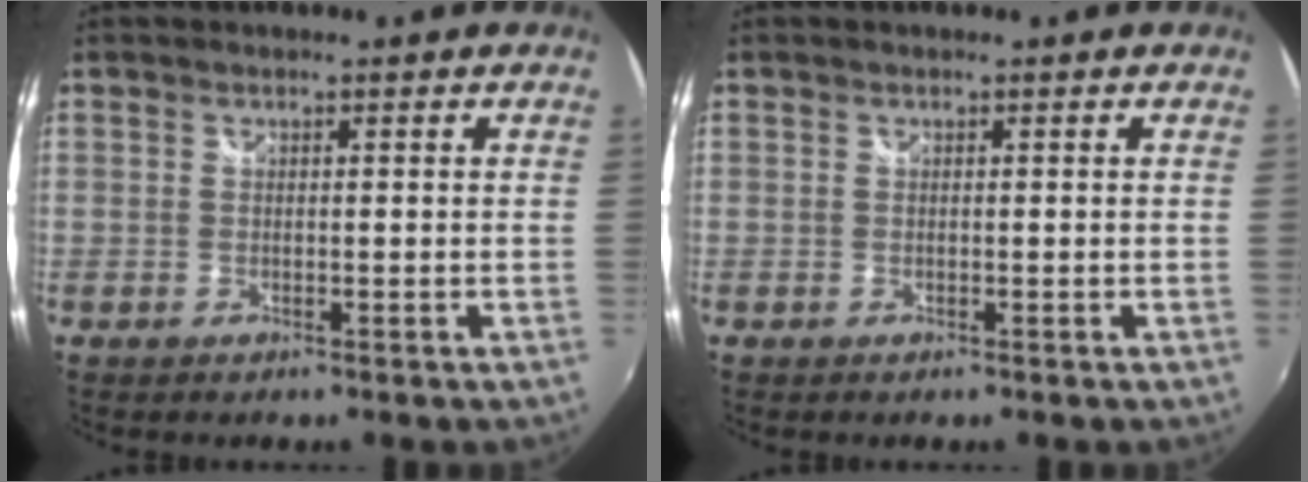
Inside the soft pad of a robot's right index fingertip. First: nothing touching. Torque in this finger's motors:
{"motor_torque": [0.08, 0.08, 0.00, 0.01]}